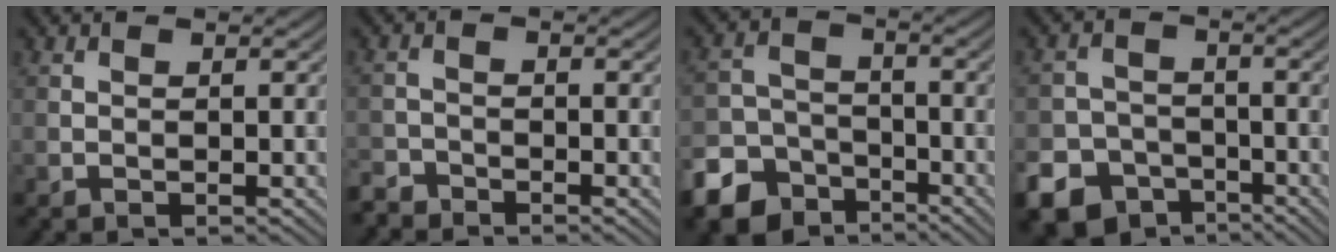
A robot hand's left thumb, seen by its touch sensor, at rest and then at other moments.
{"total": 2.5, "force": [-2.4, 0.8, 0.3], "torque": [-0.004, -0.003, -0.056]}
{"total": 10.2, "force": [-6.8, 6.8, 3.2], "torque": [-0.078, -0.032, -0.125]}
{"total": 12.0, "force": [-7.9, 8.6, 2.7], "torque": [-0.066, -0.045, -0.138]}